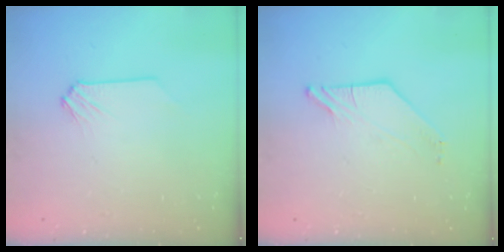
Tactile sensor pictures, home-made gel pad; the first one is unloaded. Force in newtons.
{"total": 3.0, "press": 3.0, "slide": 0.3}